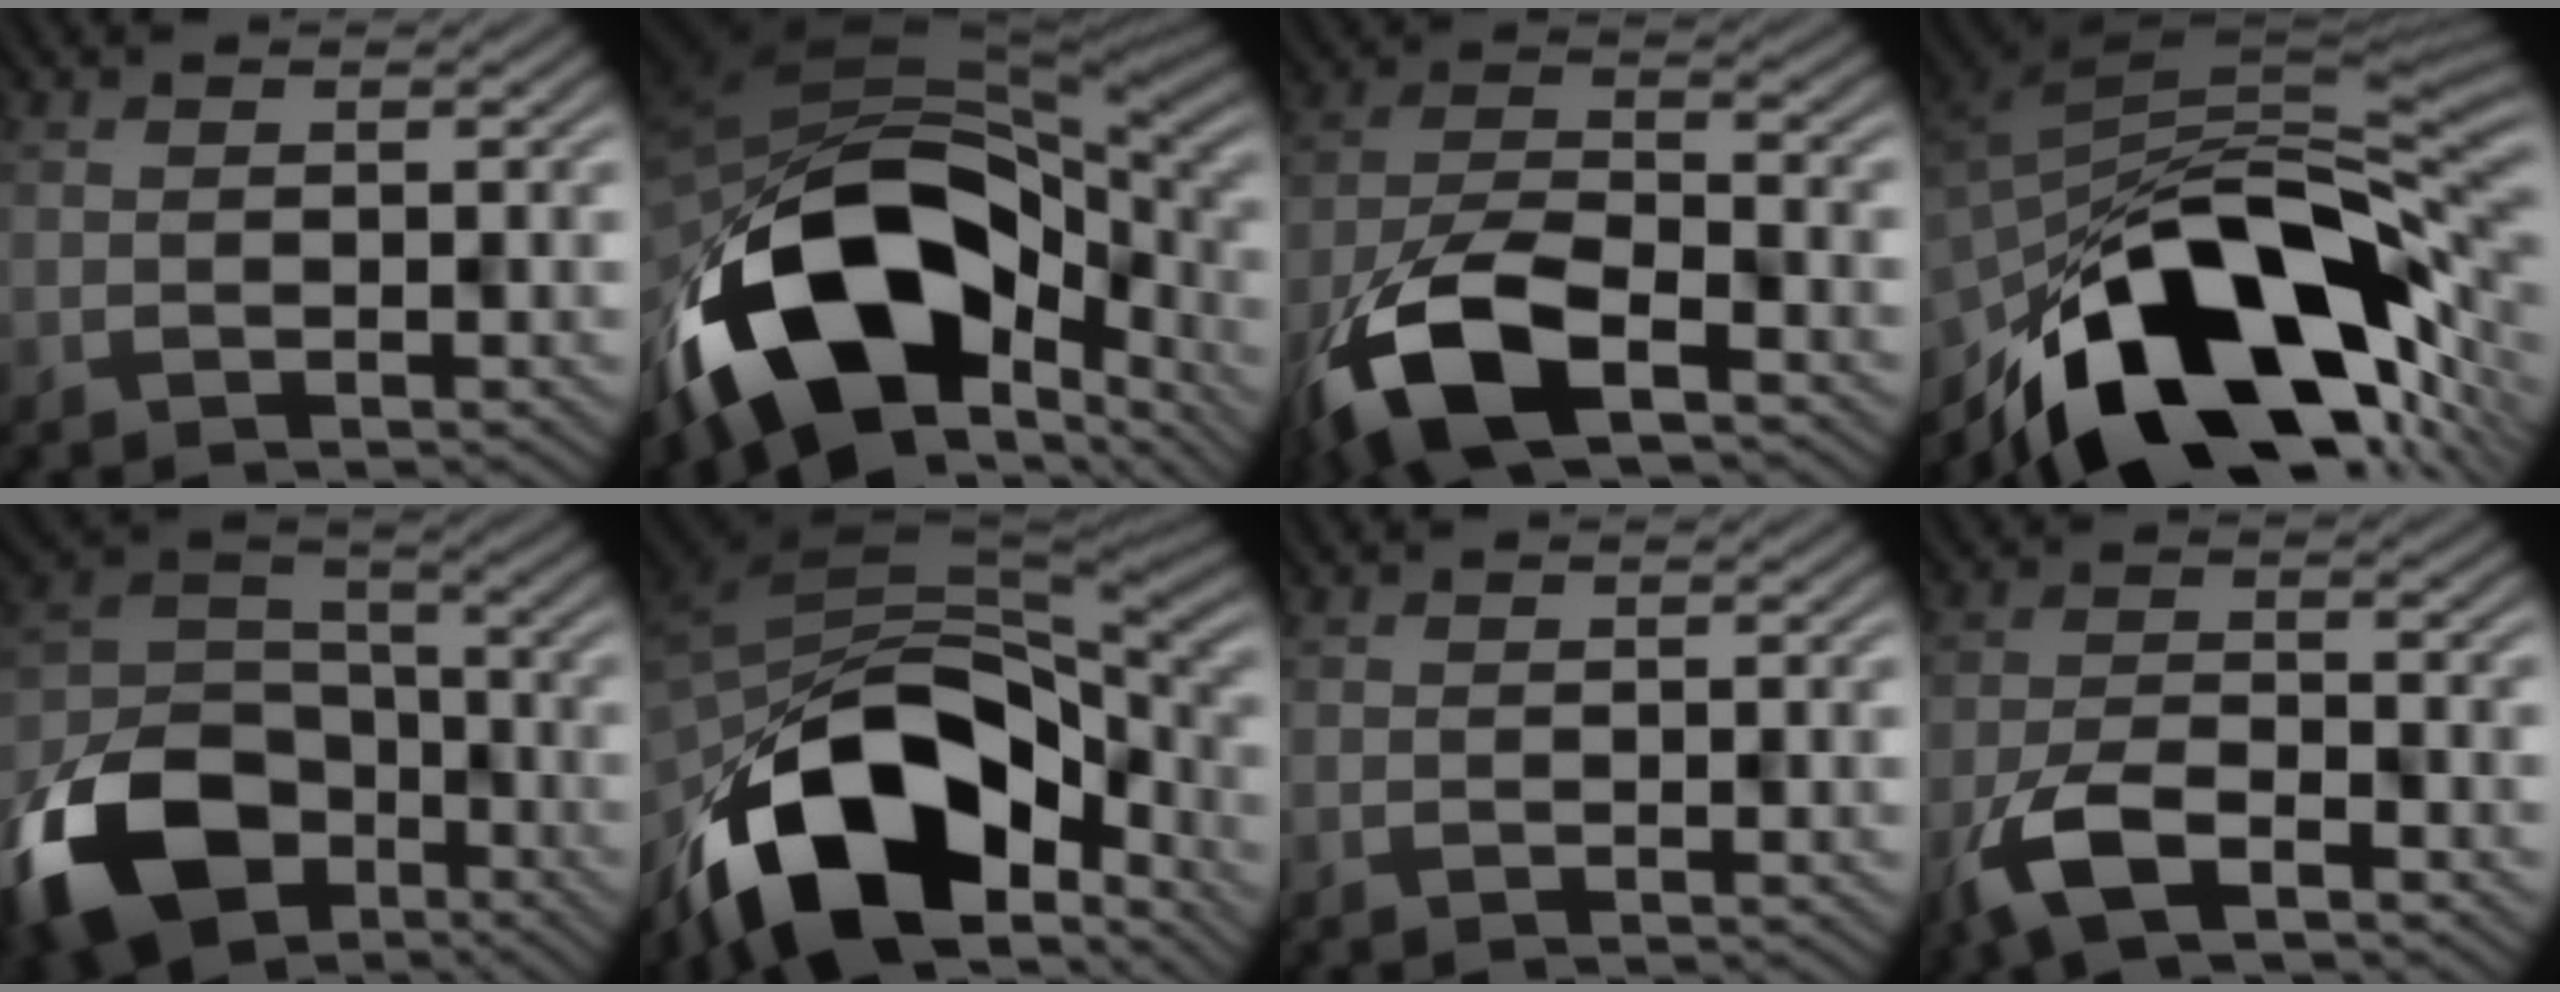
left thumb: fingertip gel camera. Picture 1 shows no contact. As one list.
[{"total": 17.3, "force": [-8.0, 10.6, 11.0], "torque": [-0.211, -0.039, -0.111]}, {"total": 11.8, "force": [-7.3, 5.1, 7.8], "torque": [-0.159, -0.019, -0.145]}, {"total": 16.1, "force": [-8.3, 8.1, 11.2], "torque": [-0.171, -0.015, -0.144]}, {"total": 14.9, "force": [-8.2, 9.7, 7.6], "torque": [-0.178, -0.042, -0.148]}, {"total": 16.6, "force": [-9.5, 9.0, 10.2], "torque": [-0.178, -0.032, -0.145]}, {"total": 0.0}, {"total": 6.9, "force": [-4.9, 2.6, 4.2], "torque": [-0.085, -0.010, -0.093]}]